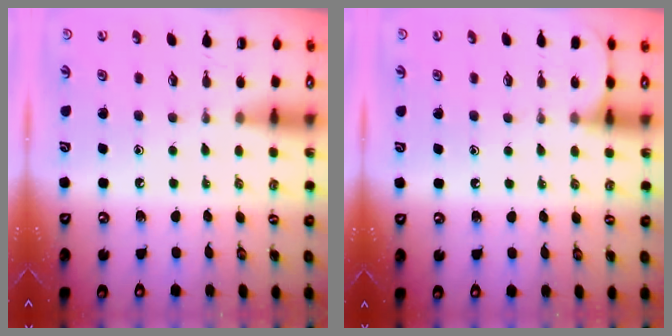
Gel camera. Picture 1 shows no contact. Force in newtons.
{"total": 5.1, "press": 5.0, "slide": 0.7}